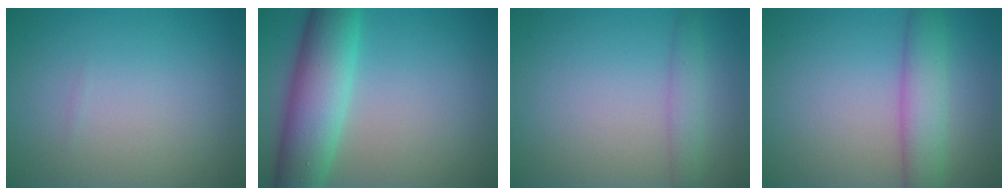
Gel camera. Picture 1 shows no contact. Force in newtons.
{"total": 8.1, "press": 8.1, "slide": 0.4}
{"total": 2.0, "press": 2.0, "slide": 0.0}
{"total": 4.4, "press": 4.4, "slide": 0.1}